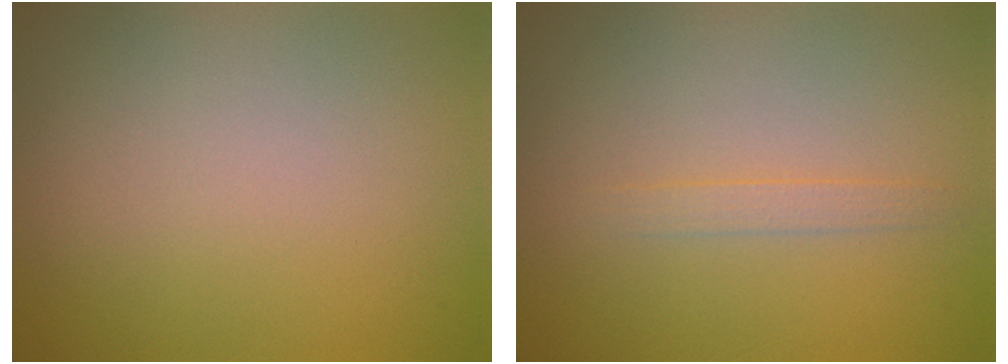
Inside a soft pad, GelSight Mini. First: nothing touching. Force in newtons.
{"total": 1.1, "press": 1.1, "slide": 0.0}